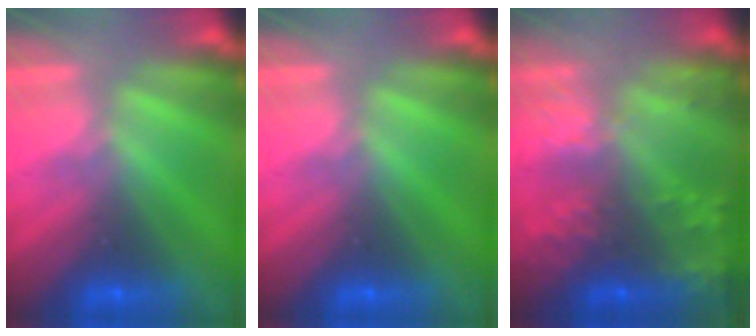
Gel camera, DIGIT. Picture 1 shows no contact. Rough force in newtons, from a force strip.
{"total": 0.0}
{"total": 7.7}